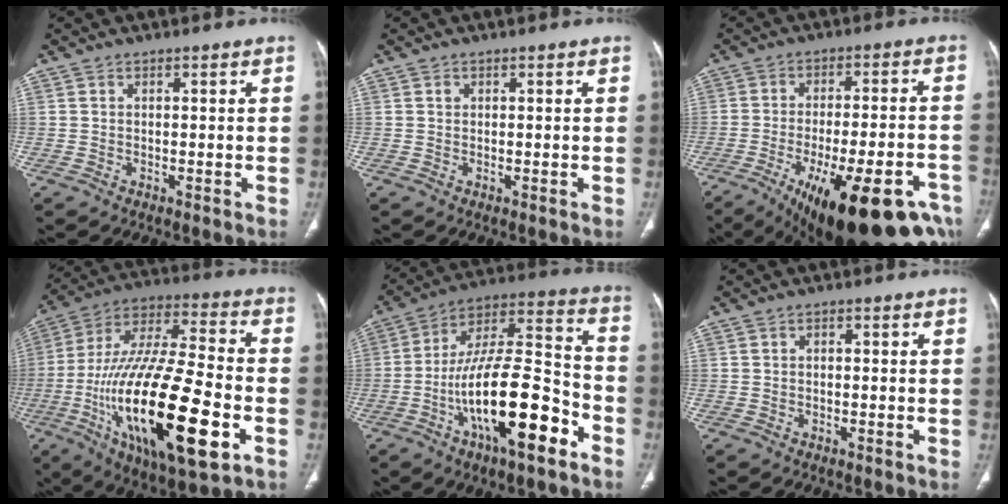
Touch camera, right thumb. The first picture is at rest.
{"total": 0.6, "force": [0.2, 0.5, 0.2], "torque": [0.000, 0.001, 0.004]}
{"total": 25.6, "force": [-14.1, 8.3, 19.7], "torque": [-0.240, 0.034, -0.196]}
{"total": 30.9, "force": [-9.0, 10.1, 27.8], "torque": [-0.548, 0.004, -0.146]}
{"total": 22.1, "force": [-9.1, 7.1, 18.8], "torque": [-0.328, 0.055, -0.150]}
{"total": 0.7, "force": [0.0, 0.5, 0.5], "torque": [-0.005, 0.002, -0.003]}